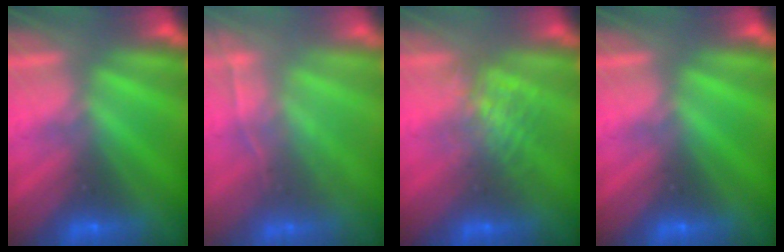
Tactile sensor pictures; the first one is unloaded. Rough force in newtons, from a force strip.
{"total": 1.9}
{"total": 4.1}
{"total": 0.0}